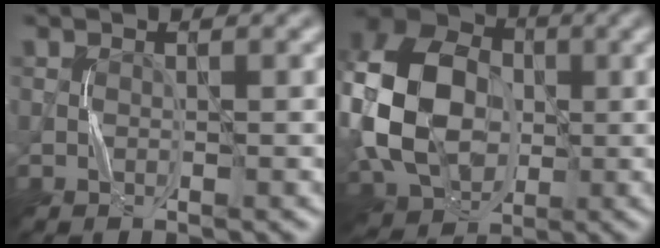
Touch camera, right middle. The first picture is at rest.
{"total": 15.1, "force": [-0.5, 11.2, 10.2], "torque": [-0.236, 0.009, -0.017]}